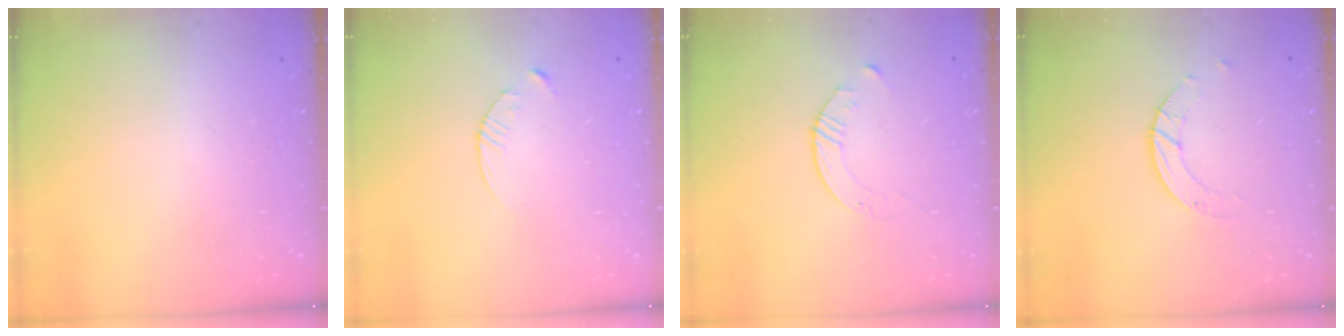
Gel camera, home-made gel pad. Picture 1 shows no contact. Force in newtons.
{"total": 3.6, "press": 3.5, "slide": 0.4}
{"total": 3.9, "press": 3.9, "slide": 0.4}
{"total": 2.8, "press": 2.8, "slide": 0.3}